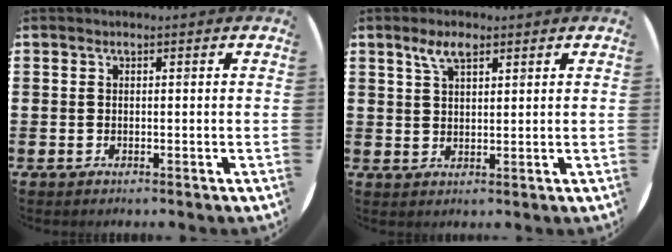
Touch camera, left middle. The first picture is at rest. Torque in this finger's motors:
{"motor_torque": [0.74, -0.51, 0.08, 0.05]}